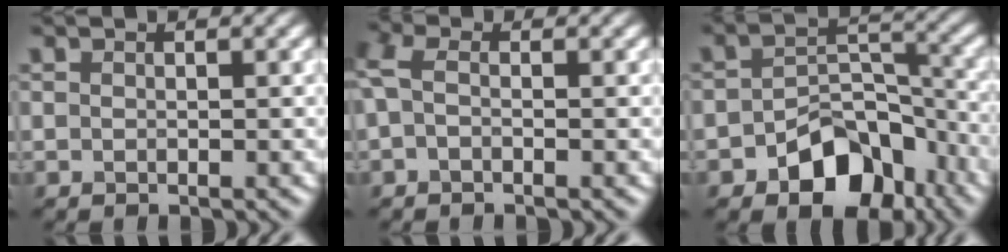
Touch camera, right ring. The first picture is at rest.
{"total": 2.4, "force": [-0.1, 1.5, 1.9], "torque": [-0.049, 0.006, -0.009]}
{"total": 7.6, "force": [-4.2, 4.7, 4.2], "torque": [-0.050, -0.005, -0.071]}